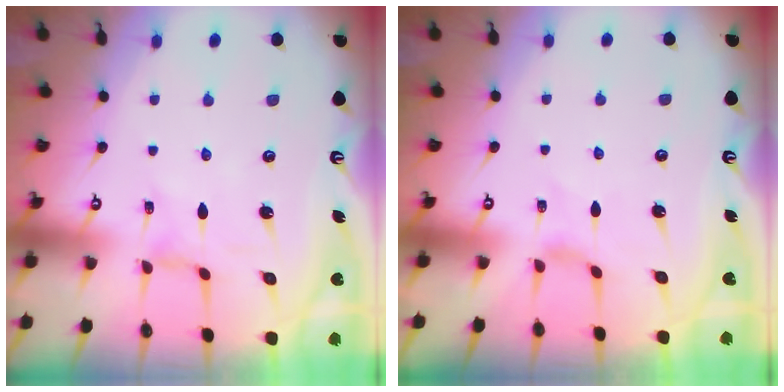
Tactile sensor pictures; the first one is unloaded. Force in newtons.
{"total": 1.5, "press": 1.4, "slide": 0.4}